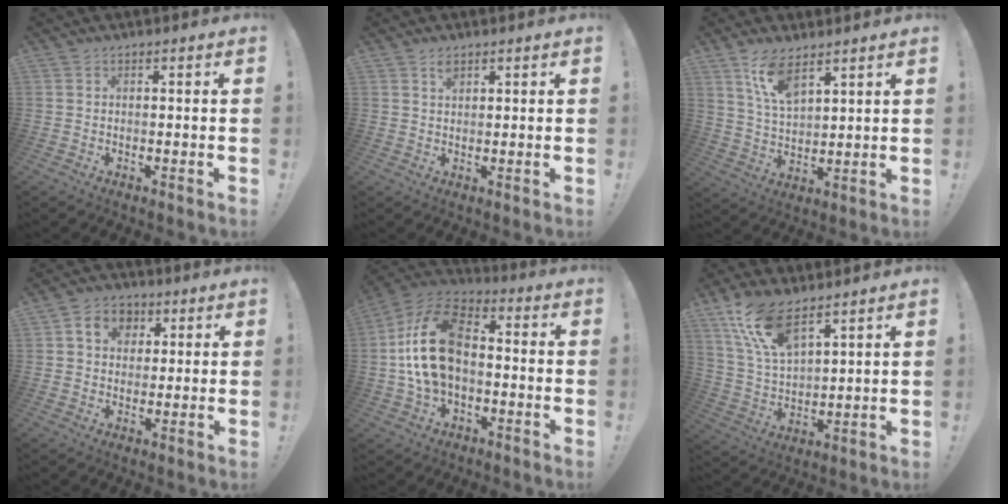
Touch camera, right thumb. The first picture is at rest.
{"total": 2.3, "force": [1.6, 1.1, 1.1], "torque": [-0.003, -0.014, 0.025]}
{"total": 9.8, "force": [7.2, 3.7, 5.5], "torque": [-0.112, -0.031, 0.135]}
{"total": 8.6, "force": [2.8, 7.1, 4.0], "torque": [-0.051, -0.003, 0.052]}
{"total": 18.9, "force": [0.3, 12.4, 14.2], "torque": [-0.255, 0.027, 0.013]}
{"total": 13.1, "force": [9.6, 4.7, 7.7], "torque": [-0.167, -0.051, 0.178]}